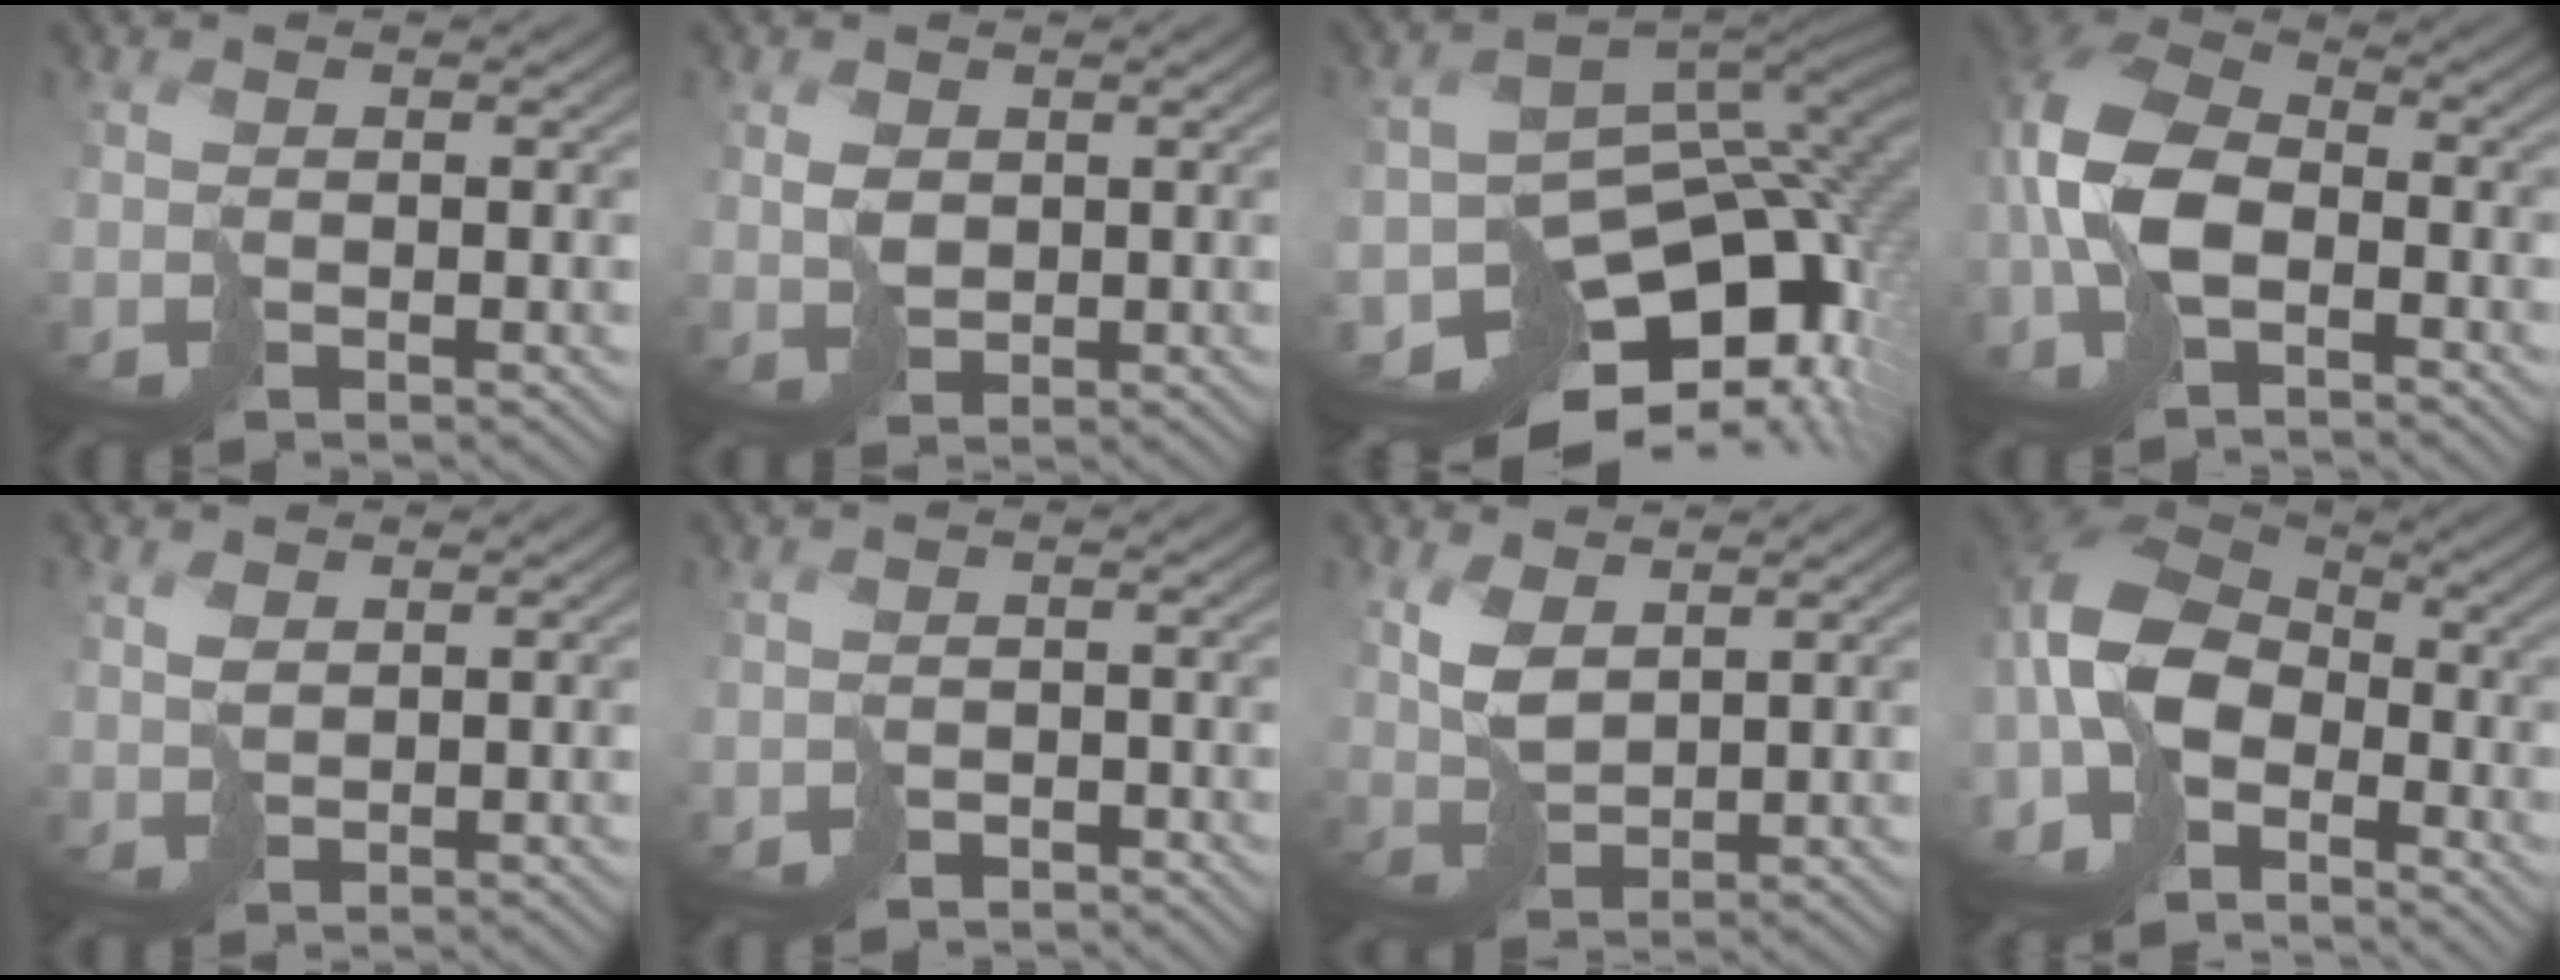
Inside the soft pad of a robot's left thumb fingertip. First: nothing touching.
{"total": 2.3, "force": [0.5, 1.8, 1.3], "torque": [-0.036, -0.001, 0.012]}
{"total": 14.7, "force": [-6.7, 9.7, 8.7], "torque": [-0.173, -0.046, -0.083]}
{"total": 11.7, "force": [-3.4, 6.7, 9.0], "torque": [-0.229, -0.002, -0.080]}
{"total": 1.9, "force": [1.0, 1.0, 1.2], "torque": [-0.034, 0.000, 0.022]}
{"total": 2.2, "force": [-1.8, 1.3, 0.4], "torque": [-0.003, -0.004, -0.037]}
{"total": 4.7, "force": [2.2, 2.3, 3.5], "torque": [-0.089, -0.001, 0.048]}
{"total": 13.8, "force": [-6.2, 8.0, 9.4], "torque": [-0.241, -0.025, -0.135]}